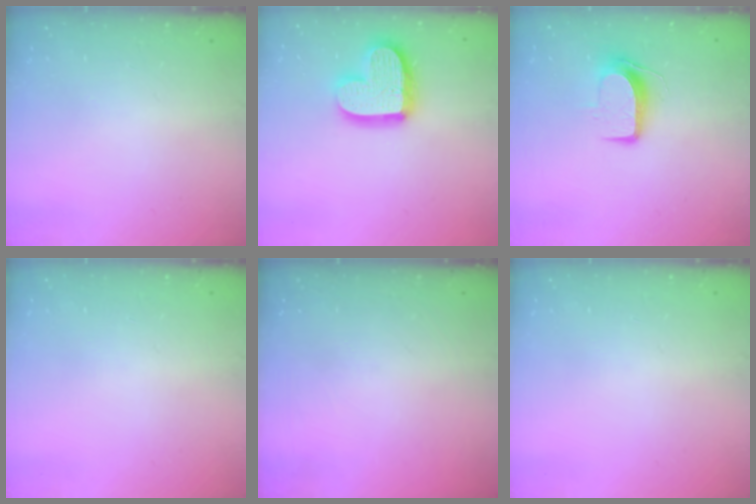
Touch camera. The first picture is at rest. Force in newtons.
{"total": 17.0, "press": 17.0, "slide": 1.4}
{"total": 8.8, "press": 8.8, "slide": 0.8}
{"total": 0.0}
{"total": 0.0}
{"total": 0.0}